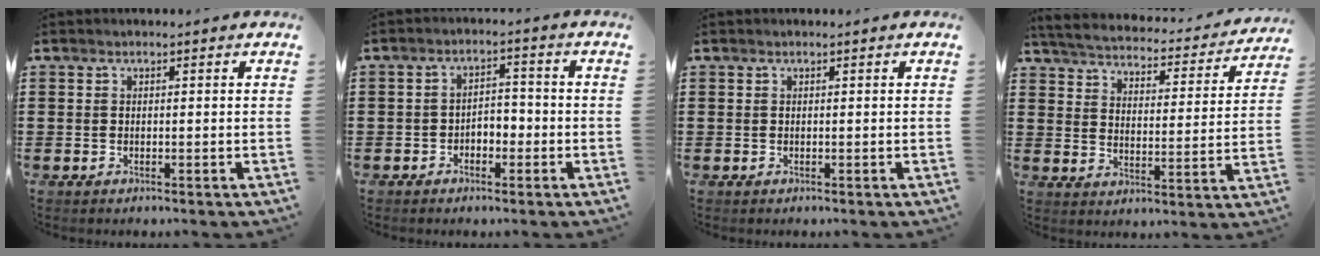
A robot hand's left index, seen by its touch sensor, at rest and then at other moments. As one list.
[{"total": 2.7, "force": [-1.9, 1.5, 1.1], "torque": [-0.025, 0.008, -0.042]}, {"total": 0.0}, {"total": 3.5, "force": [3.5, 0.1, 0.7], "torque": [-0.037, -0.030, 0.051]}]